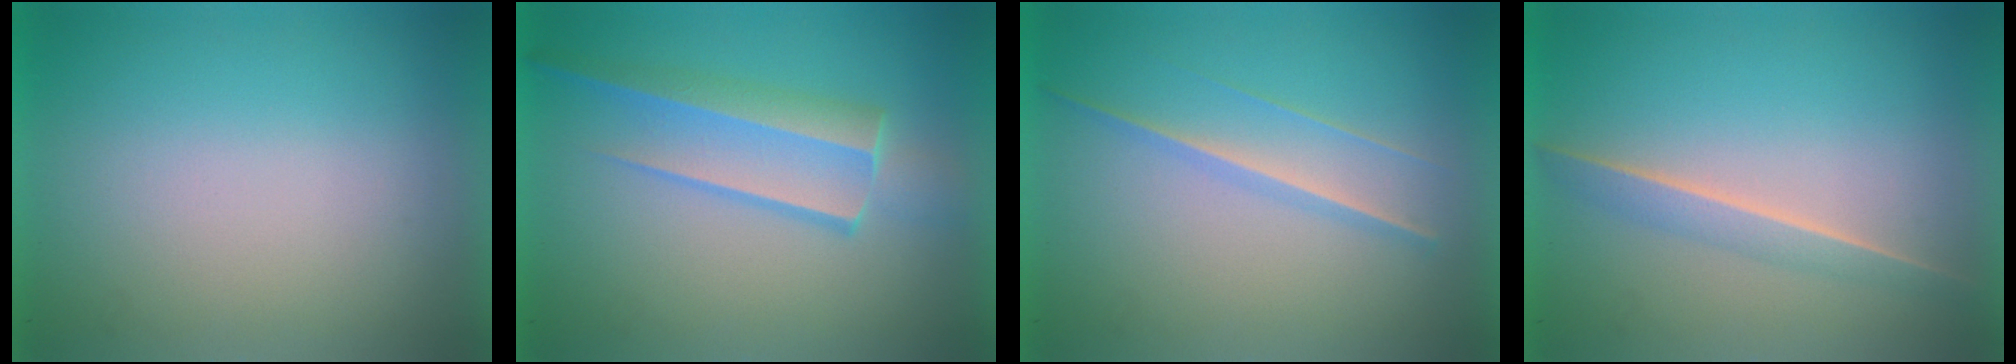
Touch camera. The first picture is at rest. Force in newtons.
{"total": 3.3}
{"total": 1.3}
{"total": 1.5}